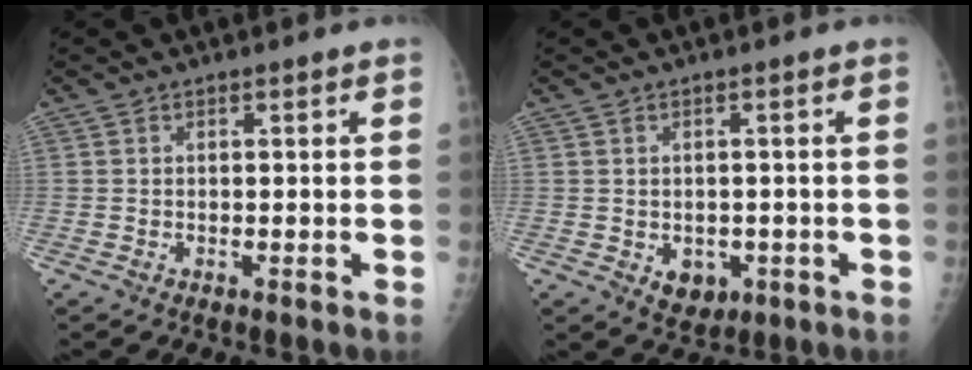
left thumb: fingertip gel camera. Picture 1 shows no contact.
{"total": 4.6, "force": [-1.2, 3.6, 2.6], "torque": [-0.018, -0.001, -0.003]}